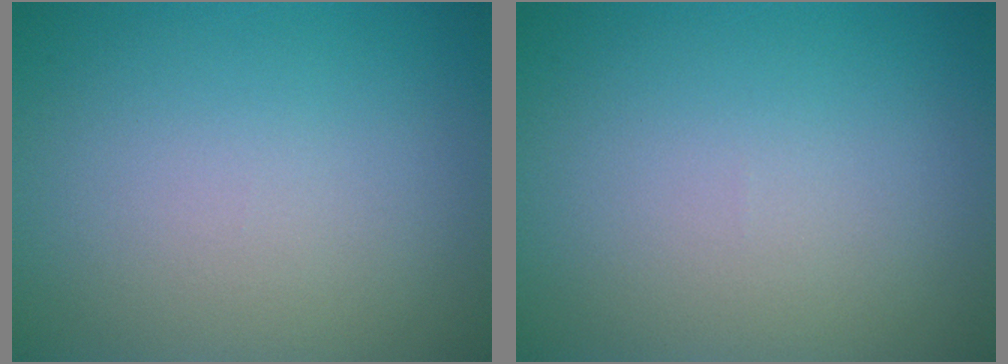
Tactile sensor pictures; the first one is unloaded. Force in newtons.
{"total": 0.0}